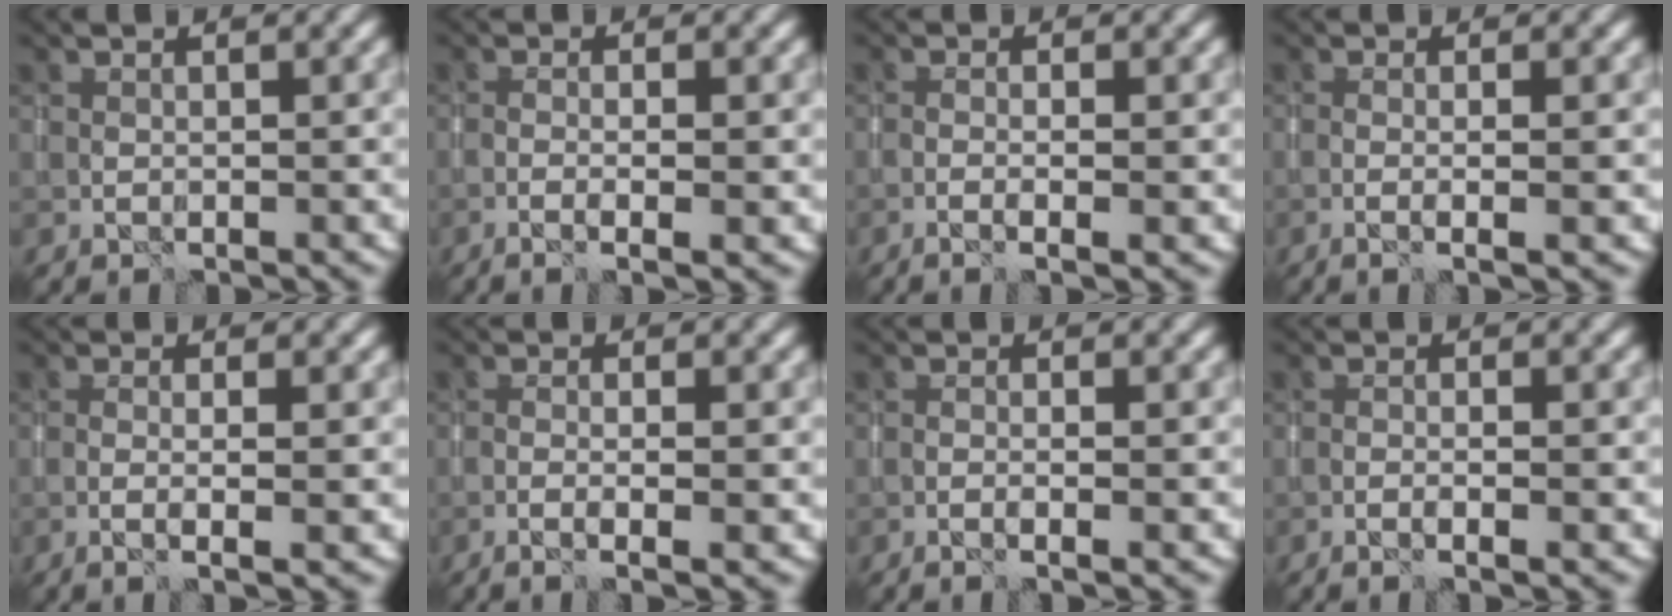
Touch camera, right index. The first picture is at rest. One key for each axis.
{"total": 2.7, "fx": -1.0, "fy": 0.3, "fz": 2.5, "tx": -0.048, "ty": 0.001, "tz": -0.023}
{"total": 2.1, "fx": -0.8, "fy": 0.1, "fz": 1.9, "tx": -0.038, "ty": 0.002, "tz": -0.018}
{"total": 2.6, "fx": -0.4, "fy": 0.4, "fz": 2.5, "tx": -0.038, "ty": 0.003, "tz": -0.015}
{"total": 3.1, "fx": -0.5, "fy": 0.5, "fz": 3.0, "tx": -0.050, "ty": 0.000, "tz": -0.014}
{"total": 3.0, "fx": -1.1, "fy": 0.4, "fz": 2.8, "tx": -0.051, "ty": 0.000, "tz": -0.025}
{"total": 1.5, "fx": -0.6, "fy": -0.1, "fz": 1.4, "tx": -0.027, "ty": 0.003, "tz": -0.013}
{"total": 2.0, "fx": -0.9, "fy": 0.1, "fz": 1.8, "tx": -0.035, "ty": 0.004, "tz": -0.018}